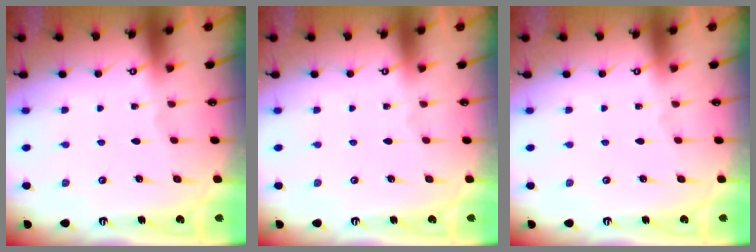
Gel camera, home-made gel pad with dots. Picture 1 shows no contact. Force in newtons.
{"total": 0.0}
{"total": 0.0}